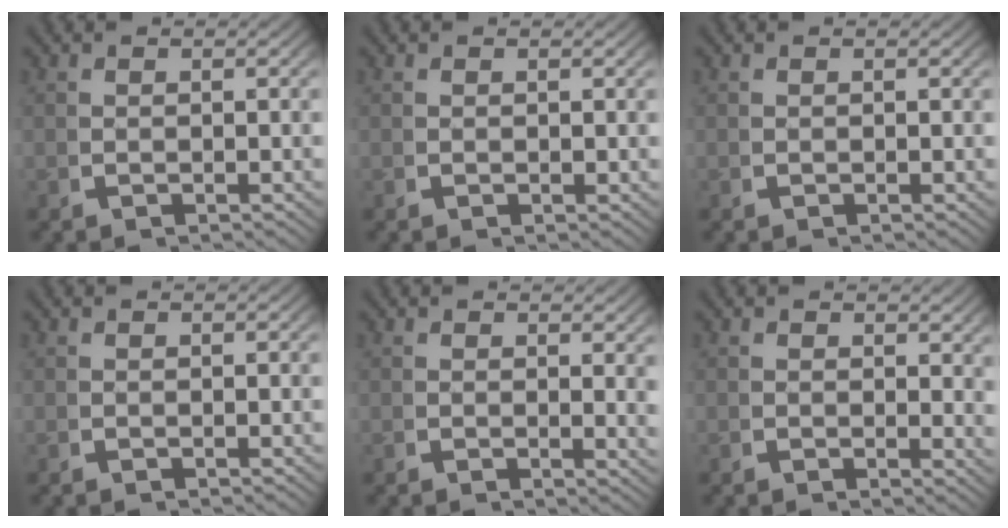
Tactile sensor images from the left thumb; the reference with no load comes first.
{"total": 0.0}
{"total": 0.0}
{"total": 0.0}
{"total": 1.6, "force": [0.9, 0.5, 1.2], "torque": [-0.016, -0.006, 0.010]}
{"total": 1.8, "force": [1.2, 0.9, 1.0], "torque": [-0.004, -0.002, 0.014]}